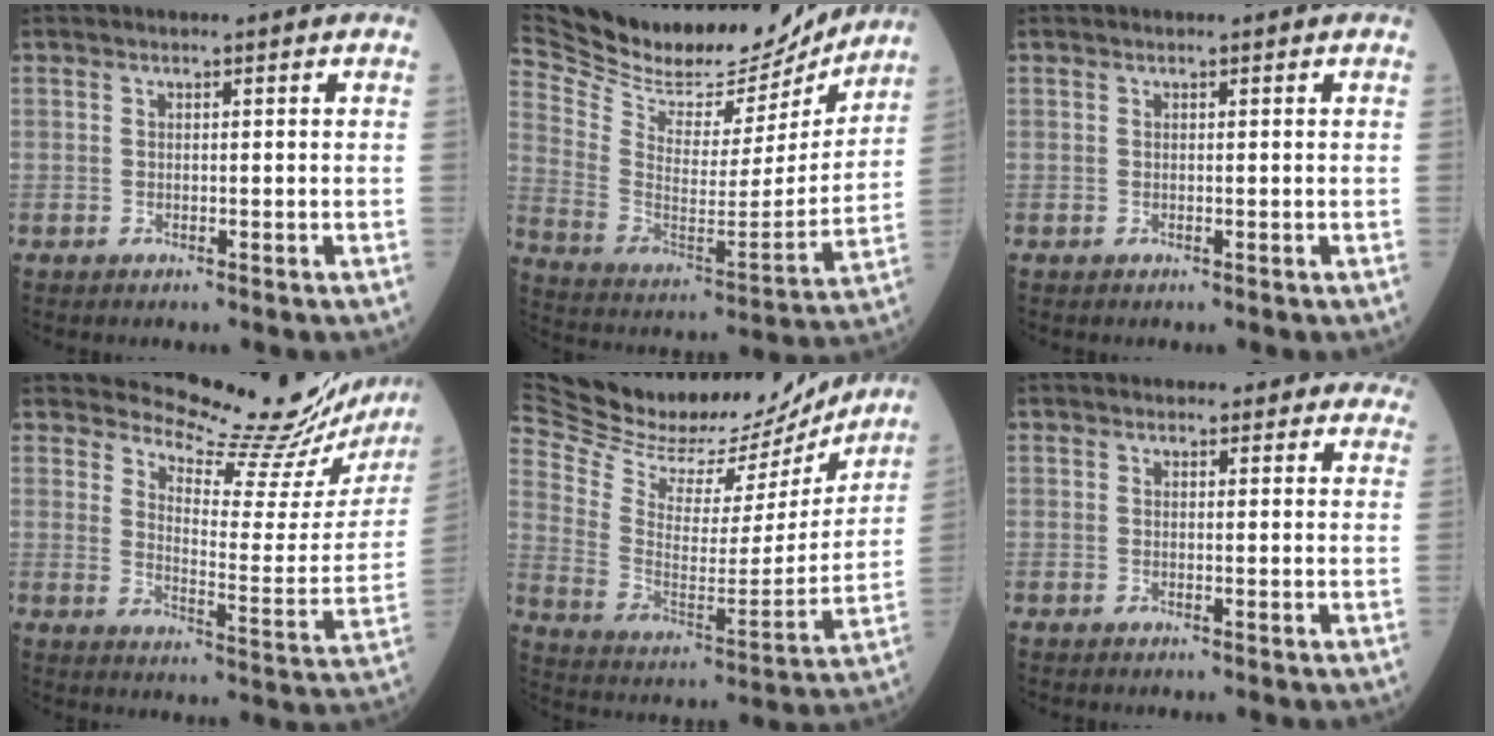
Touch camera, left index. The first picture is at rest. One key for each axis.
{"total": 26.3, "fx": 23.8, "fy": 7.8, "fz": 8.1, "tx": -0.180, "ty": -0.026, "tz": 0.368}
{"total": 0.0}
{"total": 19.1, "fx": 18.7, "fy": 0.7, "fz": 4.0, "tx": -0.060, "ty": -0.121, "tz": 0.225}
{"total": 28.6, "fx": 26.2, "fy": 7.8, "fz": 8.4, "tx": -0.175, "ty": -0.031, "tz": 0.385}
{"total": 6.2, "fx": 5.7, "fy": 2.4, "fz": 0.8, "tx": 0.020, "ty": 0.000, "tz": 0.043}